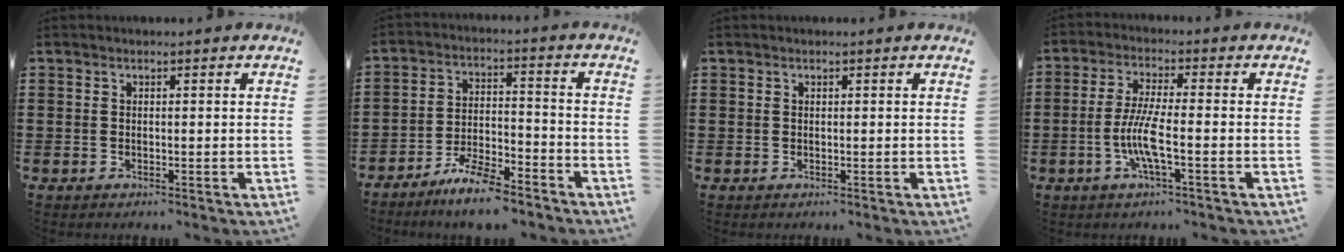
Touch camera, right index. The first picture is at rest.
{"total": 6.6, "force": [-6.1, 0.4, 2.5], "torque": [-0.054, 0.002, -0.116]}
{"total": 0.0}
{"total": 6.7, "force": [-2.0, 1.0, 6.4], "torque": [-0.143, -0.014, -0.046]}